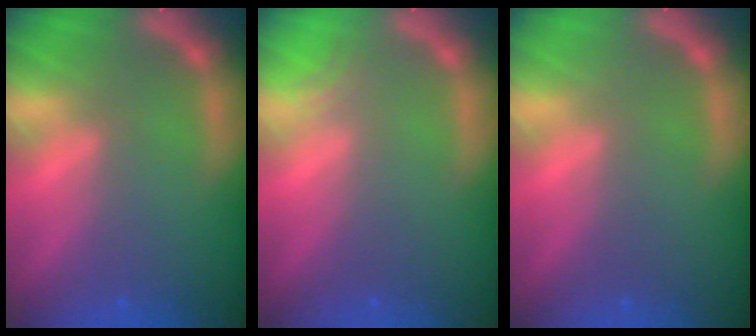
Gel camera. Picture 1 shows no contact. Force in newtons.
{"total": 0.9}
{"total": 0.0}